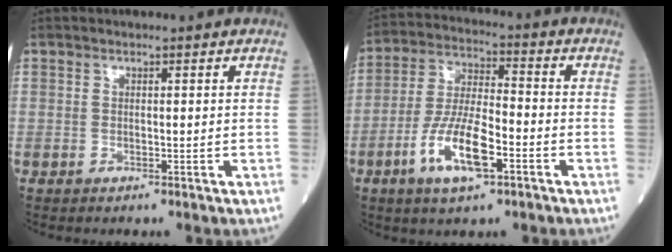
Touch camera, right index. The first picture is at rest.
{"total": 11.0, "force": [-4.7, 2.9, 9.5], "torque": [-0.197, -0.004, -0.087]}